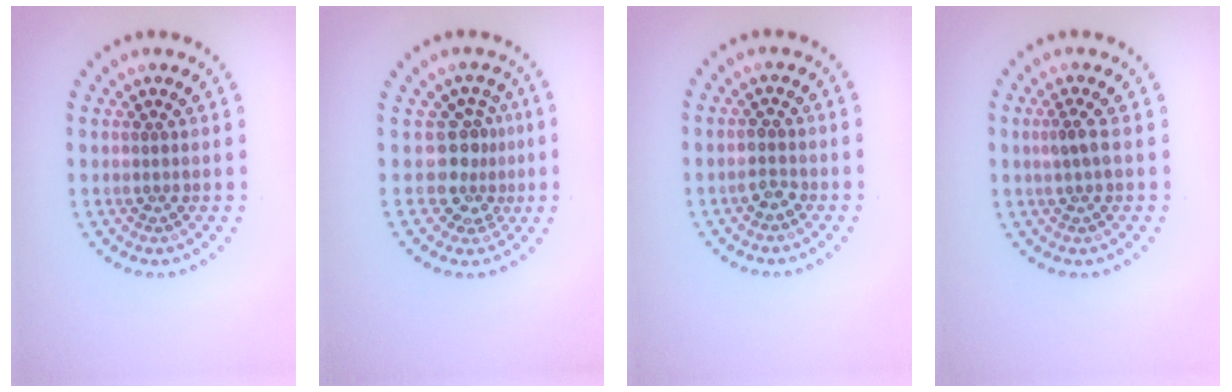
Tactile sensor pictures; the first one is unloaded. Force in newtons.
{"total": 3.0, "press": 2.2, "slide": 2.1}
{"total": 1.5, "press": 1.5, "slide": 0.3}
{"total": 1.4, "press": 1.2, "slide": 0.7}